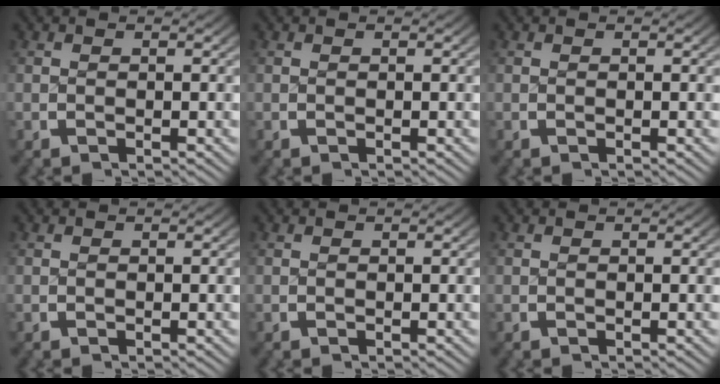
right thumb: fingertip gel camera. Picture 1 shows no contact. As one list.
[{"total": 0.0}, {"total": 0.0}, {"total": 0.0}, {"total": 0.0}, {"total": 0.0}]